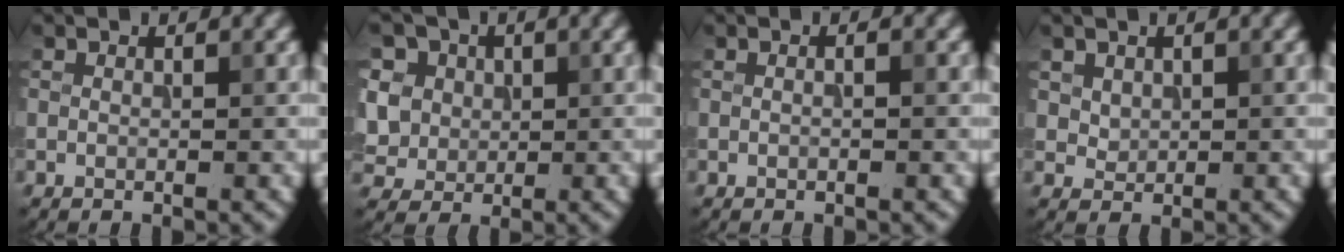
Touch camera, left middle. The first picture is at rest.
{"total": 8.1, "force": [2.8, 6.6, 3.8], "torque": [-0.076, 0.021, 0.035]}
{"total": 0.5, "force": [0.0, 0.1, 0.5], "torque": [-0.011, -0.004, -0.003]}
{"total": 1.4, "force": [0.7, 1.1, 0.4], "torque": [-0.012, -0.010, 0.026]}